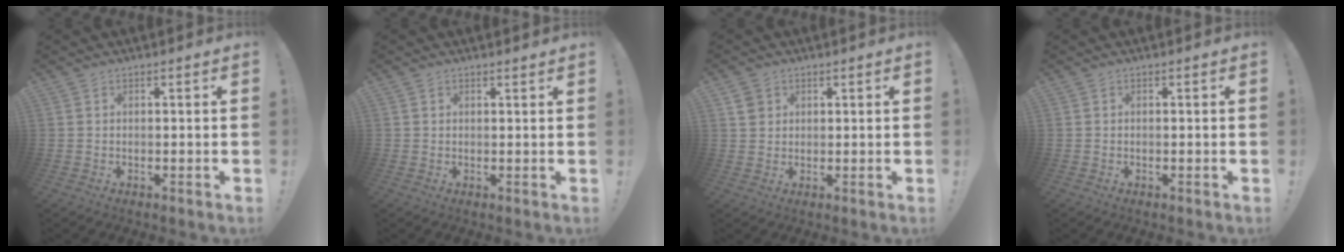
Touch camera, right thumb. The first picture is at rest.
{"total": 0.9, "force": [0.8, 0.5, -0.1], "torque": [0.007, -0.004, 0.015]}
{"total": 3.3, "force": [1.6, 2.7, 0.8], "torque": [-0.009, -0.003, 0.030]}
{"total": 0.0}